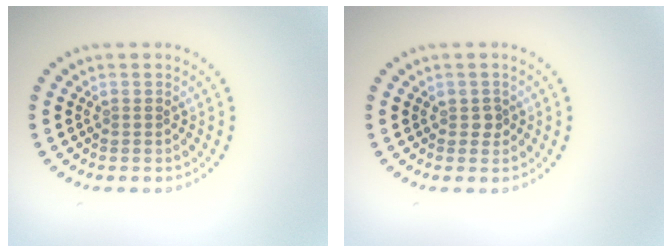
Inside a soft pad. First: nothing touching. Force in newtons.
{"total": 0.9, "press": 0.9, "slide": 0.2}